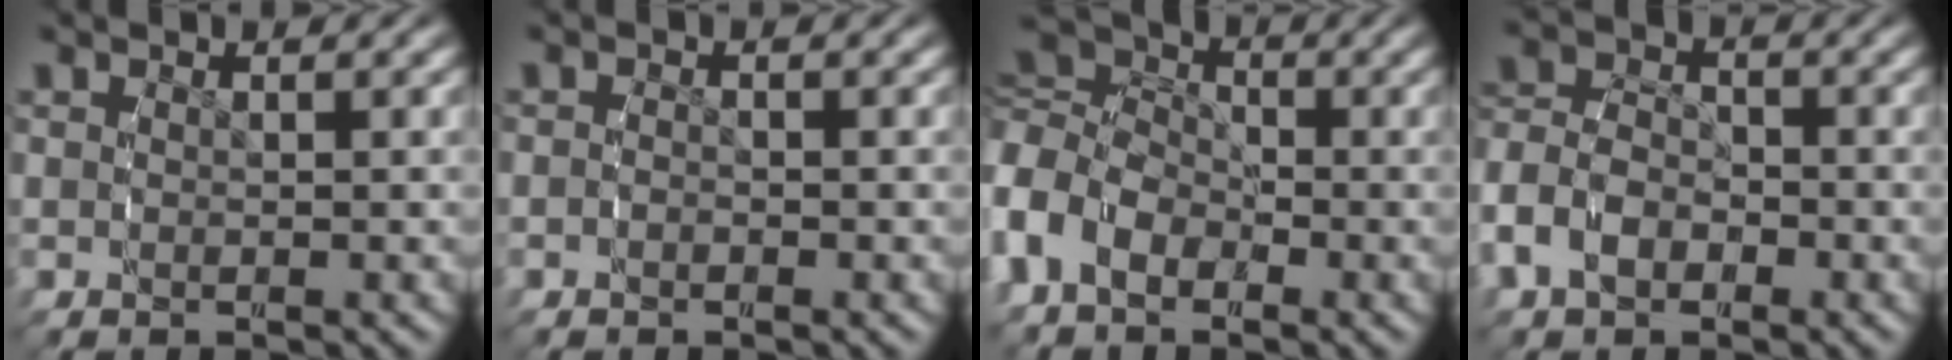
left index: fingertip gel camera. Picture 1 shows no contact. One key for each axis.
{"total": 0.8, "fx": -0.7, "fy": 0.3, "fz": 0.0, "tx": -0.007, "ty": -0.007, "tz": -0.012}
{"total": 8.3, "fx": 0.6, "fy": 7.0, "fz": 4.5, "tx": -0.104, "ty": -0.008, "tz": 0.002}
{"total": 5.3, "fx": -2.0, "fy": 4.2, "fz": 2.5, "tx": -0.060, "ty": -0.017, "tz": -0.032}